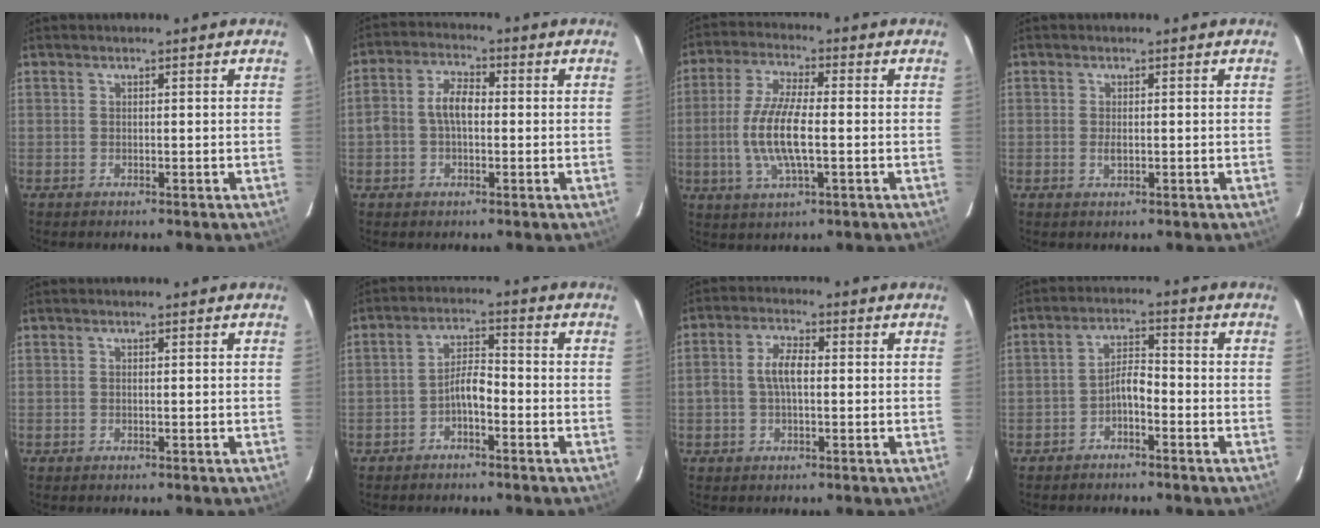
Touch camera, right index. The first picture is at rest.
{"total": 5.9, "force": [-0.3, 3.4, 4.8], "torque": [-0.095, 0.018, -0.007]}
{"total": 10.9, "force": [-1.5, 3.0, 10.4], "torque": [-0.214, -0.004, -0.030]}
{"total": 1.4, "force": [-0.2, 0.7, 1.1], "torque": [-0.022, -0.002, -0.002]}
{"total": 0.0}
{"total": 3.9, "force": [-2.4, 1.3, 2.8], "torque": [-0.057, 0.014, -0.042]}
{"total": 5.1, "force": [0.0, 2.4, 4.5], "torque": [-0.091, 0.011, 0.000]}
{"total": 3.5, "force": [-2.4, 1.2, 2.3], "torque": [-0.050, 0.014, -0.042]}